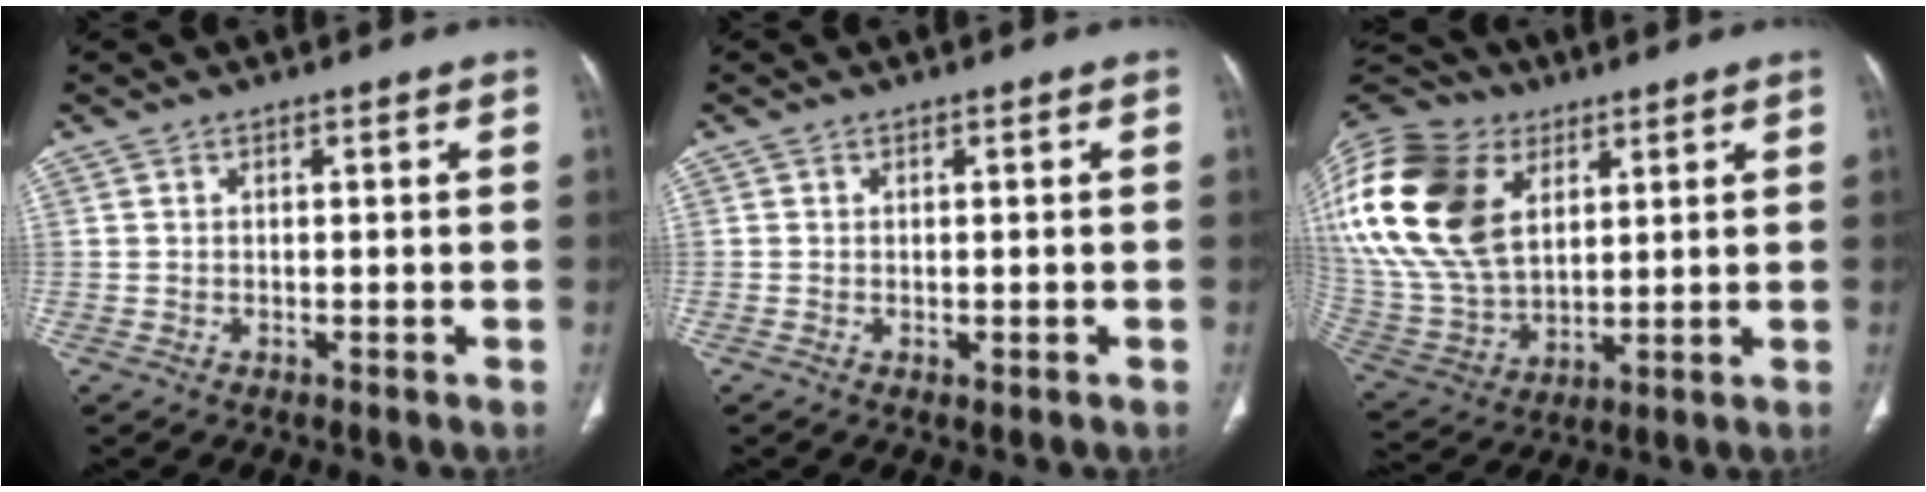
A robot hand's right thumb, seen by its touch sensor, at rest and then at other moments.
{"total": 0.9, "force": [-0.3, 0.4, 0.7], "torque": [-0.007, -0.001, -0.001]}
{"total": 30.5, "force": [10.7, 20.3, 20.1], "torque": [-0.467, 0.019, 0.216]}